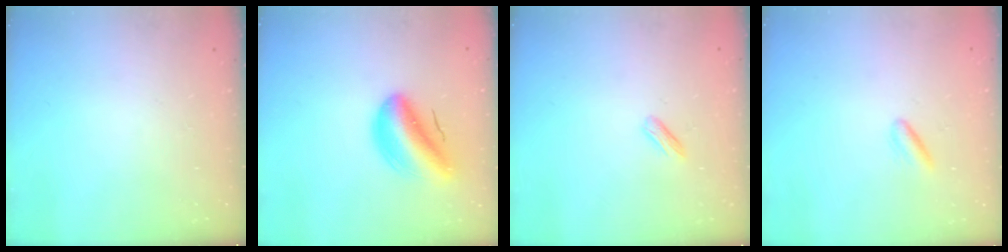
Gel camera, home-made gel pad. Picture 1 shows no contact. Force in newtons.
{"total": 10.6, "press": 10.1, "slide": 3.1}
{"total": 2.4, "press": 2.3, "slide": 0.8}
{"total": 2.1, "press": 1.9, "slide": 0.9}